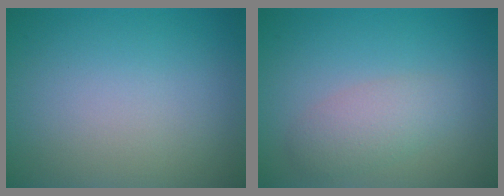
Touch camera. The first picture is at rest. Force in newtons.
{"total": 2.5, "press": 2.5, "slide": 0.1}